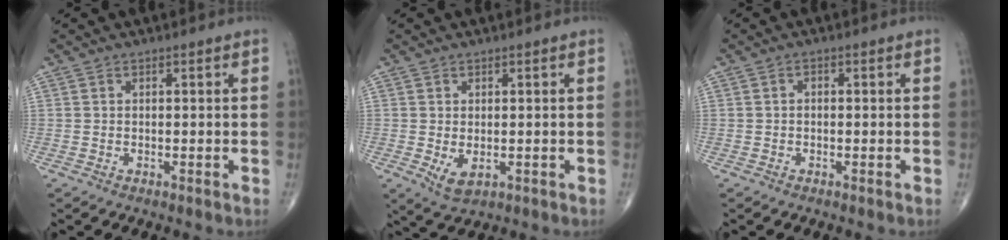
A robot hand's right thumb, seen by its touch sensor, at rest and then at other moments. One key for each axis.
{"total": 3.8, "fx": -0.7, "fy": 2.2, "fz": 3.1, "tx": -0.048, "ty": -0.009, "tz": -0.001}
{"total": 0.8, "fx": -0.1, "fy": 0.5, "fz": 0.5, "tx": -0.003, "ty": 0.002, "tz": -0.005}